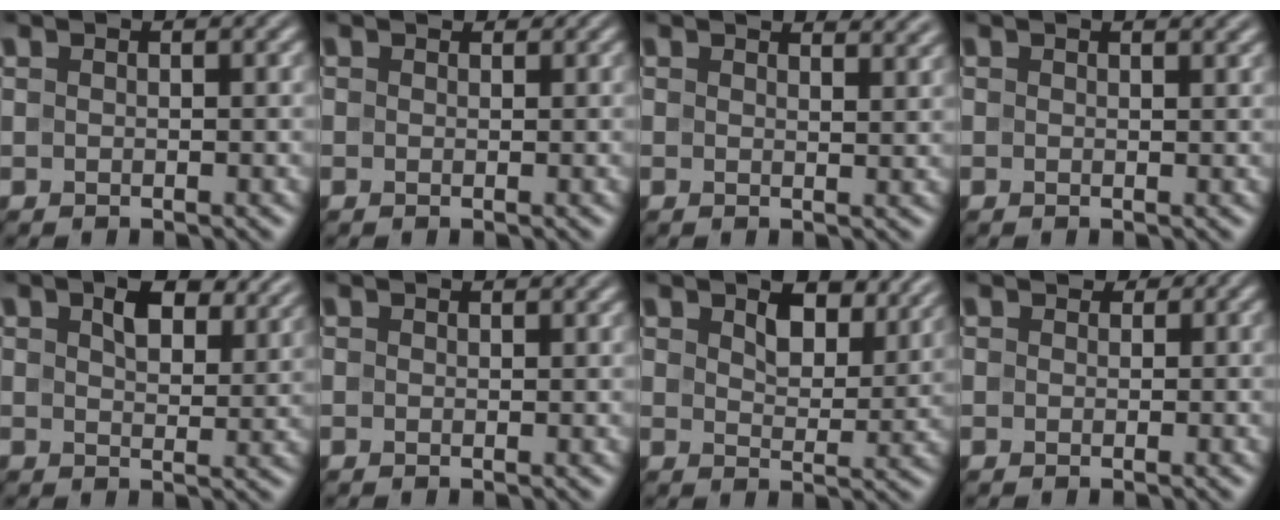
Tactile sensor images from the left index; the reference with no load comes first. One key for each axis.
{"total": 1.2, "fx": 0.9, "fy": 0.8, "fz": 0.3, "tx": -0.006, "ty": -0.003, "tz": 0.002}
{"total": 3.0, "fx": 2.8, "fy": 0.6, "fz": 0.9, "tx": -0.014, "ty": 0.004, "tz": 0.030}
{"total": 1.0, "fx": 0.9, "fy": 0.2, "fz": 0.3, "tx": -0.003, "ty": -0.002, "tz": 0.011}
{"total": 4.8, "fx": 2.7, "fy": 2.3, "fz": 3.2, "tx": -0.055, "ty": -0.001, "tz": 0.038}
{"total": 0.0}
{"total": 4.8, "fx": 2.8, "fy": 2.5, "fz": 2.9, "tx": -0.057, "ty": -0.006, "tz": 0.038}
{"total": 2.3, "fx": 0.9, "fy": 1.8, "fz": 1.1, "tx": -0.015, "ty": 0.014, "tz": -0.008}